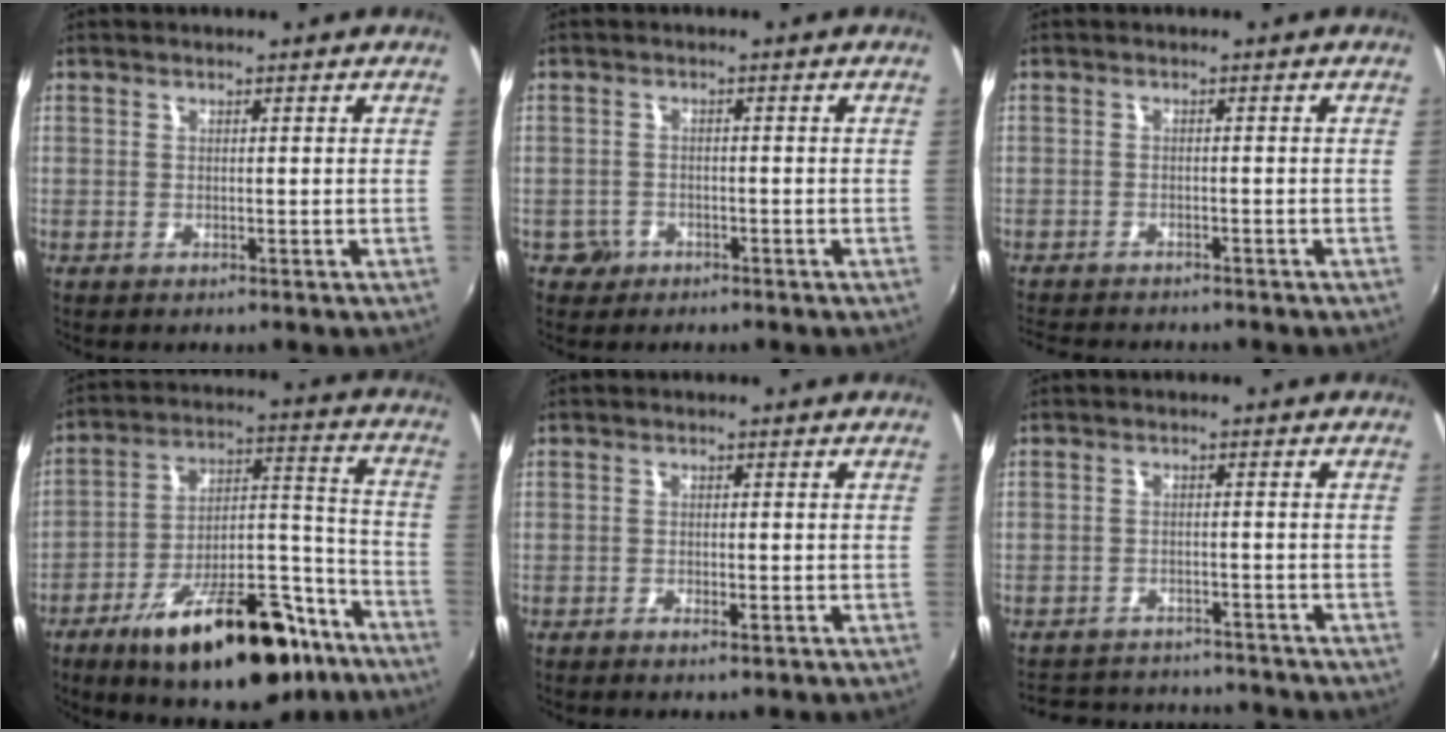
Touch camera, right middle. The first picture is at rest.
{"total": 2.7, "force": [-1.6, 2.1, 0.3], "torque": [-0.012, 0.002, -0.028]}
{"total": 7.6, "force": [-6.9, 1.5, 2.8], "torque": [-0.069, -0.017, -0.106]}
{"total": 26.4, "force": [-16.9, 10.6, 17.3], "torque": [-0.262, 0.023, -0.243]}
{"total": 2.2, "force": [-1.3, 0.8, 1.5], "torque": [-0.032, -0.003, -0.023]}
{"total": 12.2, "force": [-11.1, 3.6, 3.6], "torque": [-0.087, 0.009, -0.156]}